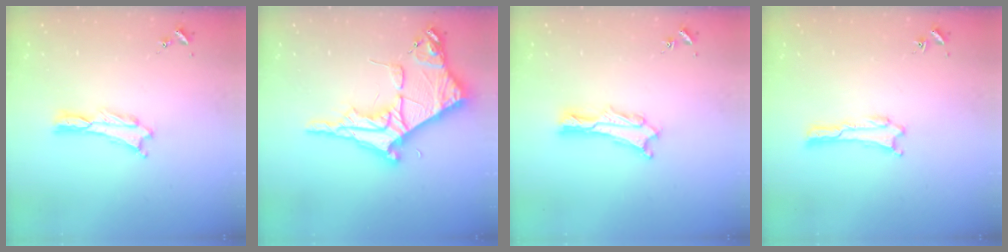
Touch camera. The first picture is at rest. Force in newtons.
{"total": 8.9, "press": 8.8, "slide": 1.0}
{"total": 1.5, "press": 1.4, "slide": 0.2}
{"total": 0.0}